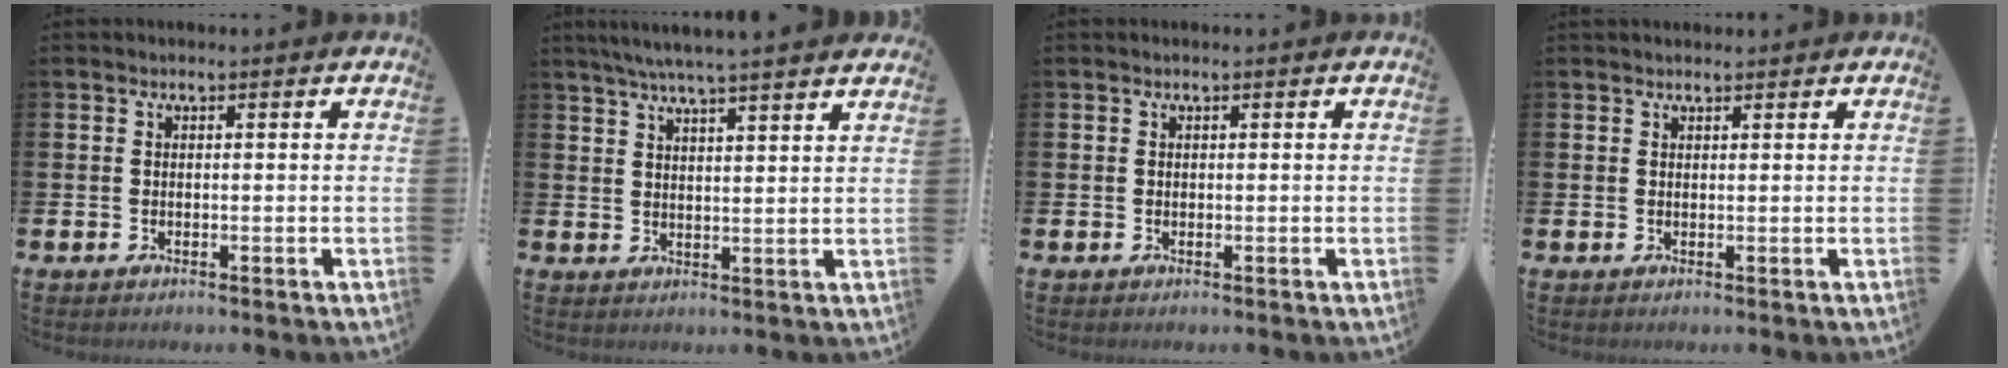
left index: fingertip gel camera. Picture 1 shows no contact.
{"total": 5.6, "force": [5.2, -0.5, 1.9], "torque": [-0.058, -0.016, 0.094]}
{"total": 0.0}
{"total": 1.0, "force": [0.9, 0.3, 0.2], "torque": [0.004, 0.000, 0.015]}